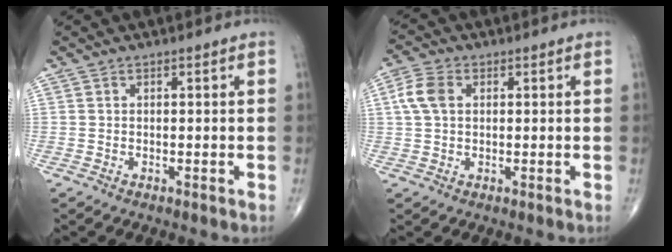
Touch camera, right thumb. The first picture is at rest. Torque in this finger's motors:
{"motor_torque": [-0.48, 0.49, 0.16, 0.05, 0.05]}